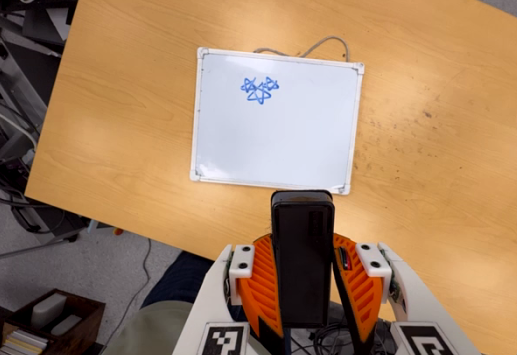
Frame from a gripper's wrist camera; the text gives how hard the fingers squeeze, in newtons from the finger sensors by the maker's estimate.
{"total": 9.1, "left": 7.5, "right": 10.8}